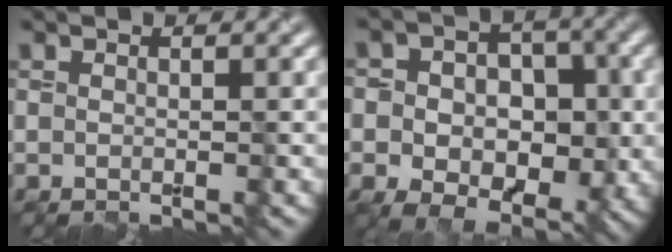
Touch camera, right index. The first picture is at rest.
{"total": 8.6, "force": [-2.2, 6.0, 5.9], "torque": [-0.083, -0.003, -0.027]}